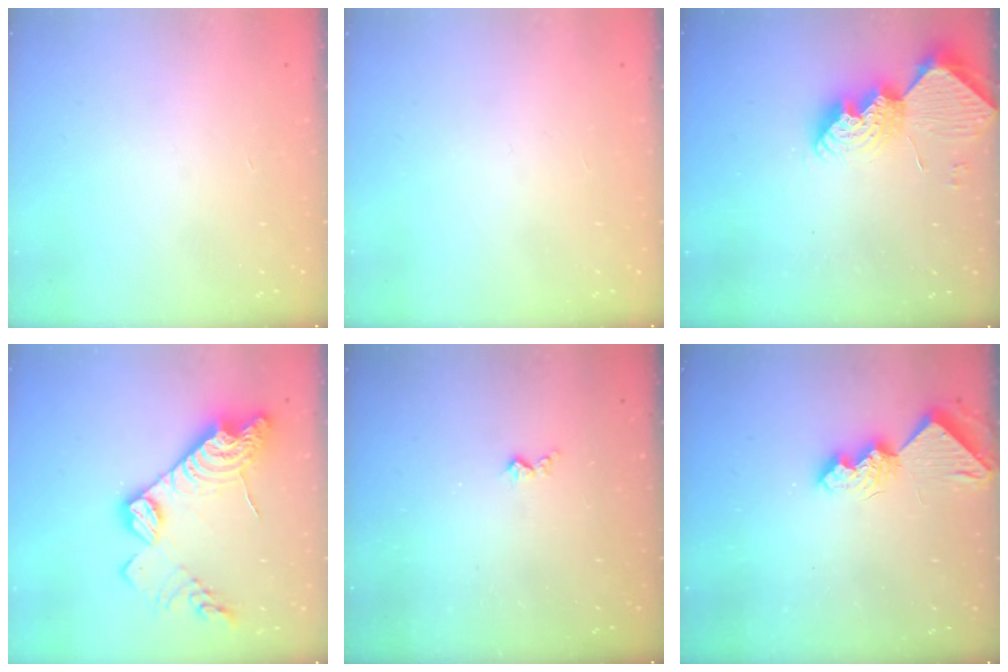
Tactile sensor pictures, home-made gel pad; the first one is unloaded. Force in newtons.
{"total": 0.0}
{"total": 12.5, "press": 12.4, "slide": 1.0}
{"total": 19.7, "press": 19.6, "slide": 1.7}
{"total": 3.6, "press": 3.5, "slide": 0.5}
{"total": 9.5, "press": 9.5, "slide": 0.9}